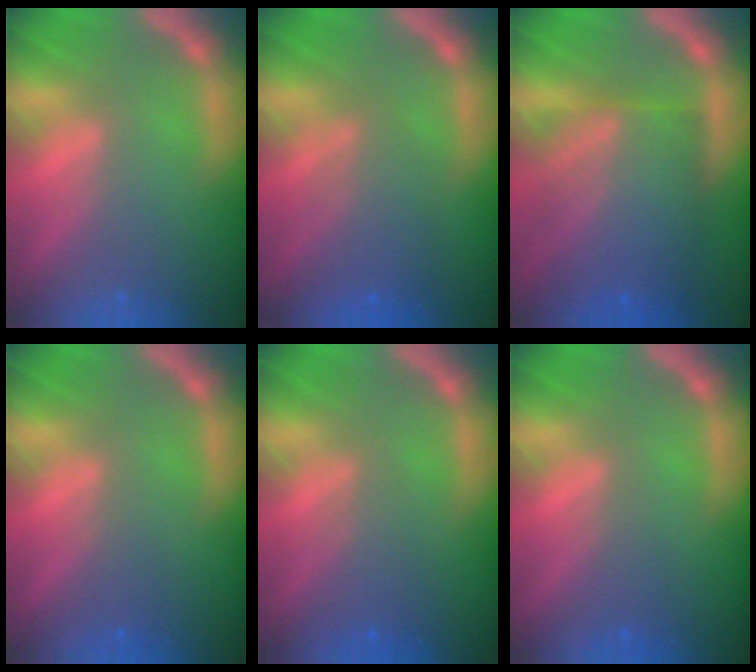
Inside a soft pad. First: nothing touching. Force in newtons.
{"total": 4.1}
{"total": 10.1}
{"total": 1.4}
{"total": 2.5}
{"total": 1.5}